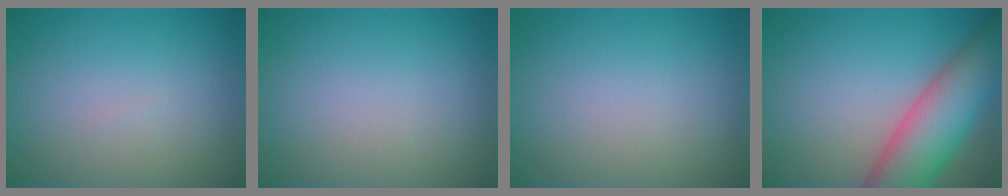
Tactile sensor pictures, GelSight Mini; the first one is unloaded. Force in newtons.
{"total": 0.0}
{"total": 0.0}
{"total": 9.3, "press": 9.3, "slide": 0.6}